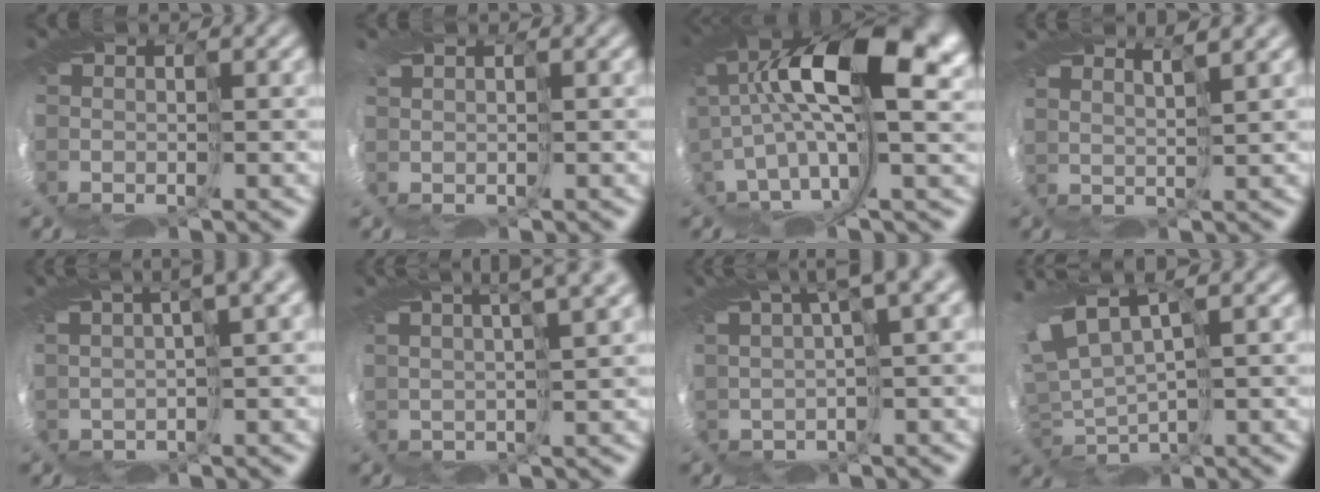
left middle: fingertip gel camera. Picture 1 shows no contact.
{"total": 2.5, "force": [0.5, -2.0, -1.3], "torque": [0.022, -0.001, 0.005]}
{"total": 12.3, "force": [2.9, 3.3, 11.5], "torque": [-0.215, 0.000, 0.053]}
{"total": 3.5, "force": [1.6, -2.8, -1.4], "torque": [0.041, 0.005, 0.007]}
{"total": 4.1, "force": [2.7, -0.9, 2.9], "torque": [-0.018, 0.022, 0.033]}
{"total": 4.6, "force": [3.8, -1.1, 2.3], "torque": [-0.003, 0.038, 0.029]}
{"total": 4.1, "force": [2.6, -1.5, 2.8], "torque": [-0.031, 0.012, 0.050]}
{"total": 2.5, "force": [1.5, -0.3, 2.1], "torque": [-0.061, -0.004, 0.021]}